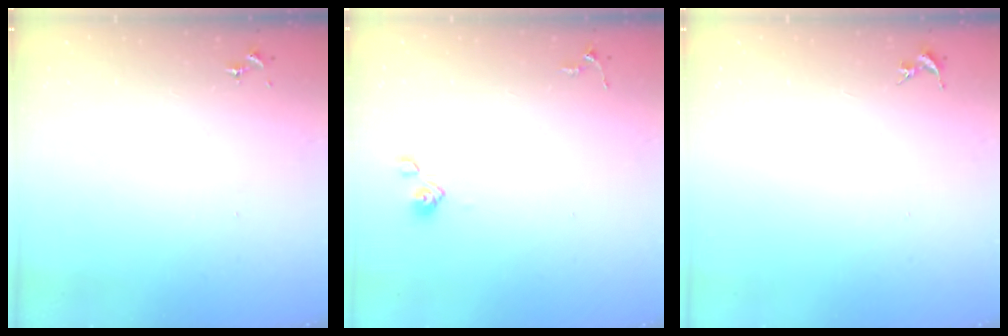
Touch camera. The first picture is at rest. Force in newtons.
{"total": 3.9, "press": 3.6, "slide": 1.5}
{"total": 0.0}